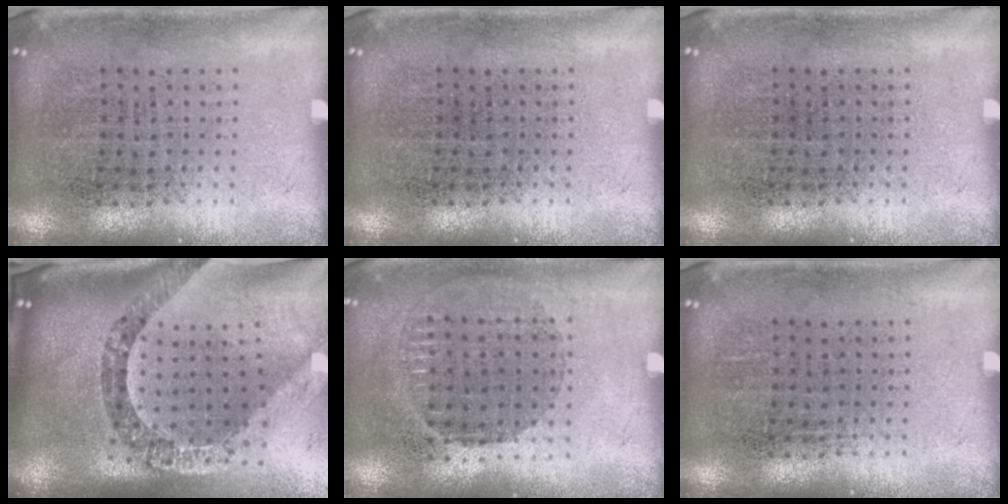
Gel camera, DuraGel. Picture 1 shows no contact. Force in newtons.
{"total": 0.0}
{"total": 0.0}
{"total": 2.8, "press": 2.1, "slide": 1.8}
{"total": 0.9, "press": 0.8, "slide": 0.3}
{"total": 0.0}